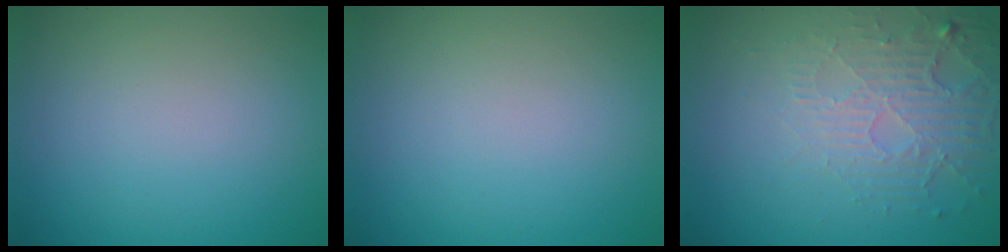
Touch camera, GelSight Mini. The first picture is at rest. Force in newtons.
{"total": 0.0}
{"total": 5.3, "press": 3.3, "slide": 4.1}